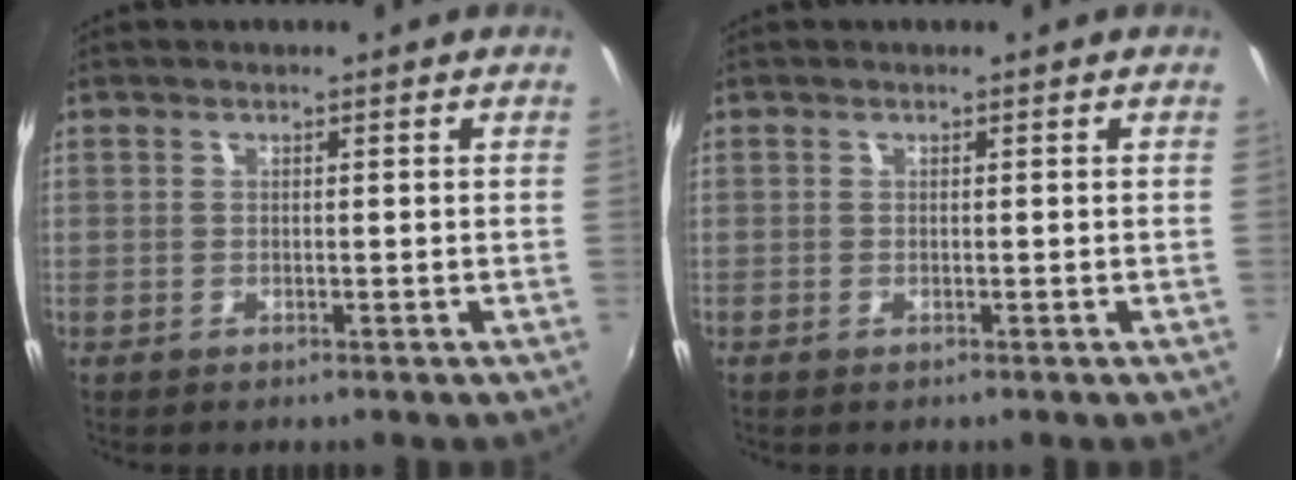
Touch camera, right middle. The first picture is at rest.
{"total": 0.0}